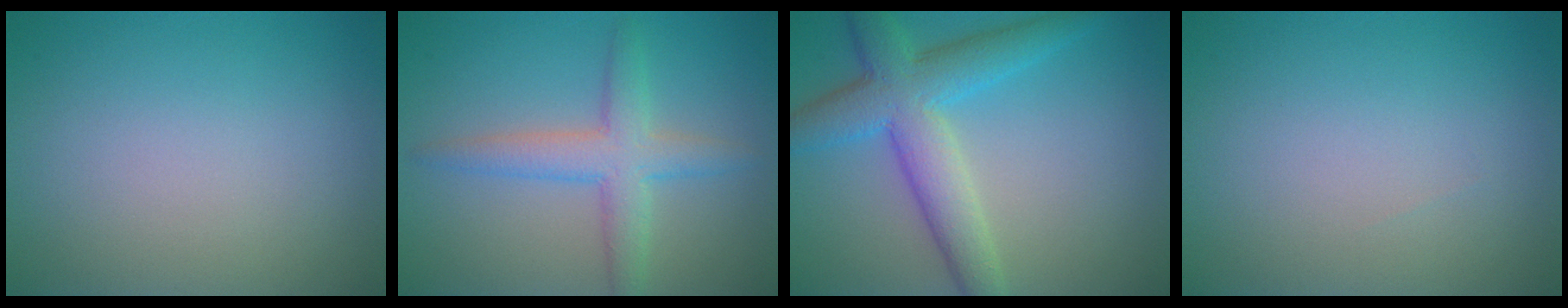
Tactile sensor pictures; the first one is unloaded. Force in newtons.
{"total": 4.0, "press": 4.0, "slide": 0.1}
{"total": 6.5, "press": 6.5, "slide": 0.1}
{"total": 0.0}